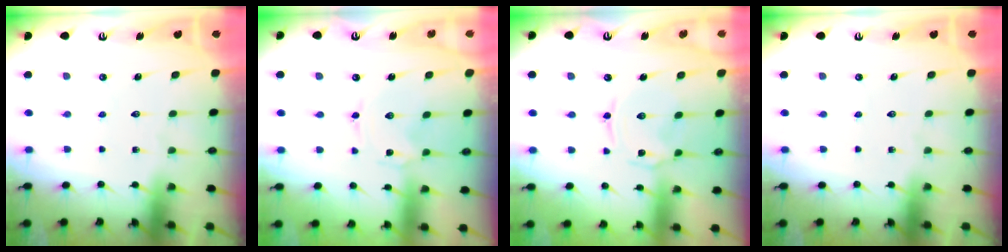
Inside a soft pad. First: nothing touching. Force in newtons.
{"total": 0.0}
{"total": 1.1, "press": 1.0, "slide": 0.3}
{"total": 0.0}